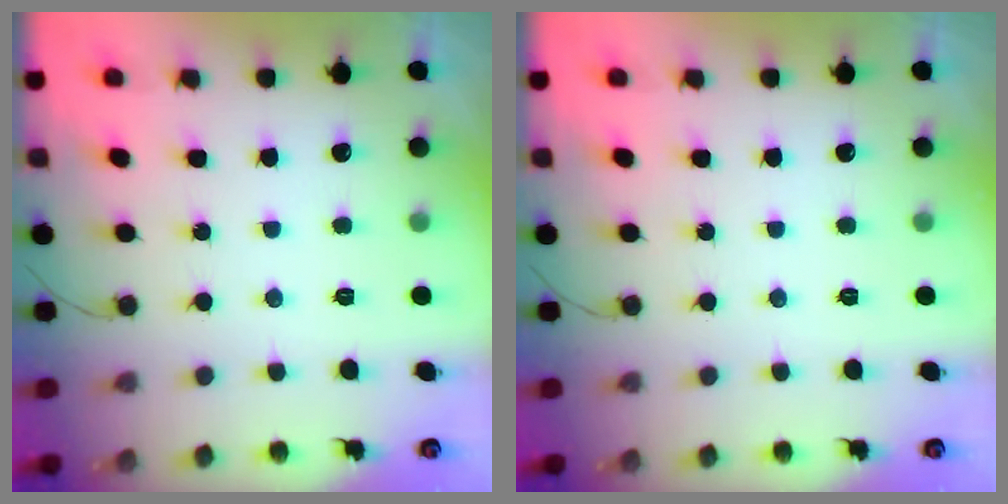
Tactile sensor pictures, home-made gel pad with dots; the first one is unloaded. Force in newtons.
{"total": 0.0}